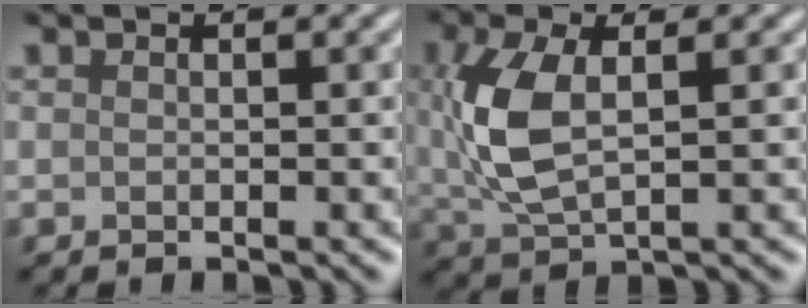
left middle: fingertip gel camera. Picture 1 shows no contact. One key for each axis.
{"total": 5.9, "fx": 0.9, "fy": 2.9, "fz": 5.1, "tx": -0.130, "ty": 0.001, "tz": 0.024}